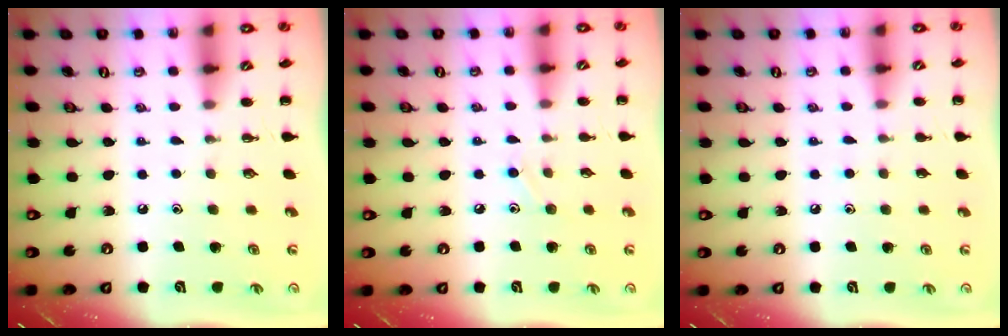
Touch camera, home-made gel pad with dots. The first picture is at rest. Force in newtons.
{"total": 6.4, "press": 6.0, "slide": 2.3}
{"total": 2.9, "press": 2.6, "slide": 1.2}